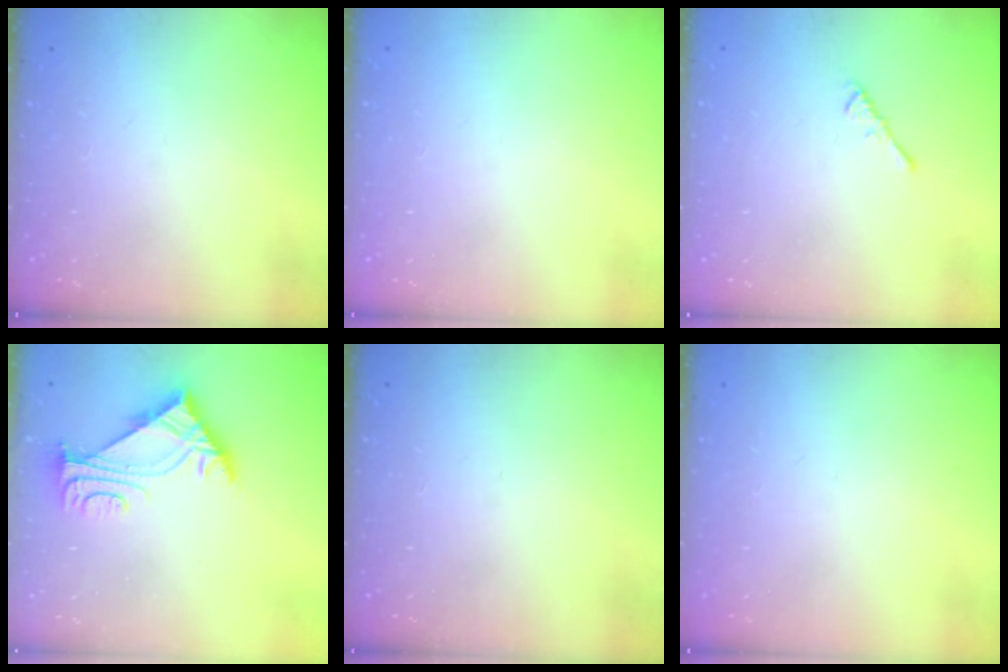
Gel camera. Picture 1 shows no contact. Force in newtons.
{"total": 0.0}
{"total": 1.1, "press": 1.0, "slide": 0.4}
{"total": 5.6, "press": 5.5, "slide": 1.2}
{"total": 0.0}
{"total": 0.0}